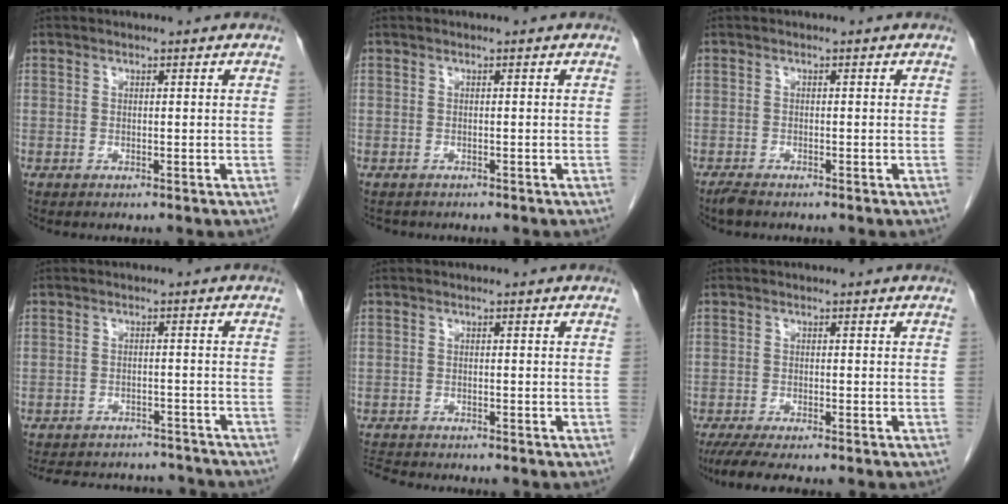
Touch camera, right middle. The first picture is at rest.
{"total": 1.8, "force": [-1.6, 0.8, 0.3], "torque": [-0.015, -0.004, -0.021]}
{"total": 1.6, "force": [-1.3, 0.3, 0.7], "torque": [-0.022, -0.004, -0.024]}
{"total": 16.1, "force": [-14.8, 4.7, 4.4], "torque": [-0.107, 0.005, -0.187]}
{"total": 4.7, "force": [-4.6, 0.4, 1.1], "torque": [-0.022, -0.015, -0.077]}
{"total": 6.7, "force": [-5.4, 0.8, 3.9], "torque": [-0.058, -0.015, -0.083]}